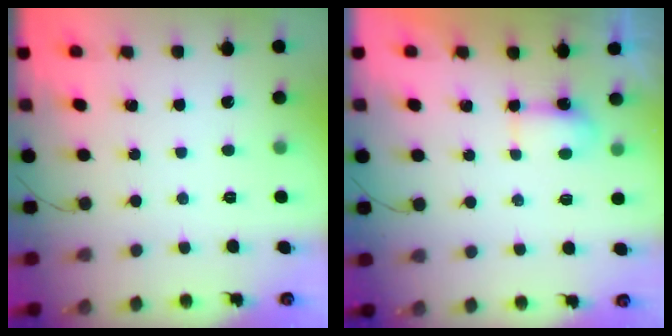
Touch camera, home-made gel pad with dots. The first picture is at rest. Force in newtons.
{"total": 3.8, "press": 3.7, "slide": 1.0}